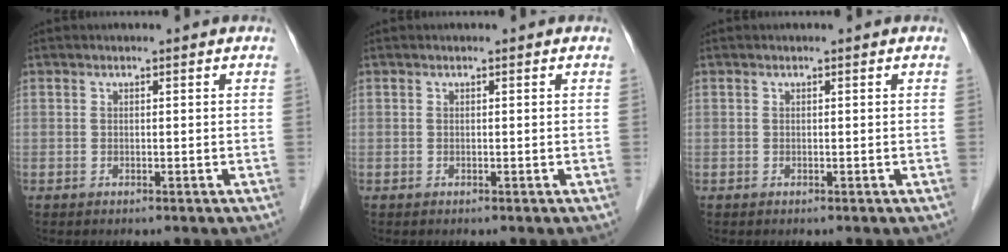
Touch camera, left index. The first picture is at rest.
{"total": 0.0}
{"total": 0.0}